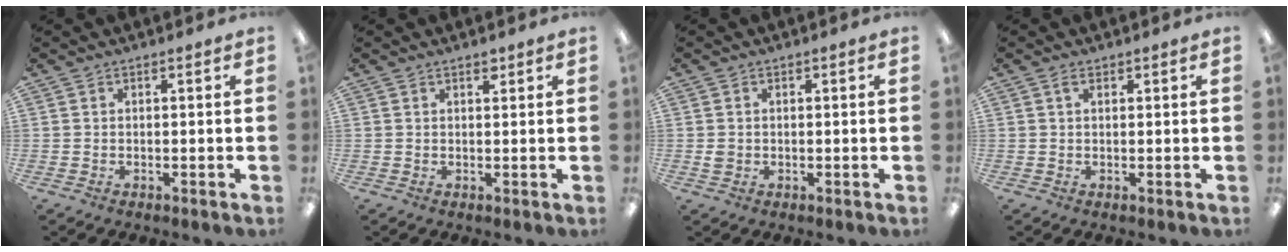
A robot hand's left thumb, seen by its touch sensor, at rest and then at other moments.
{"total": 1.0, "force": [0.9, 0.4, 0.2], "torque": [0.001, -0.003, 0.015]}
{"total": 1.5, "force": [-0.2, 1.5, 0.2], "torque": [0.003, 0.002, -0.006]}
{"total": 1.4, "force": [0.7, 0.9, 0.8], "torque": [-0.021, 0.003, 0.013]}